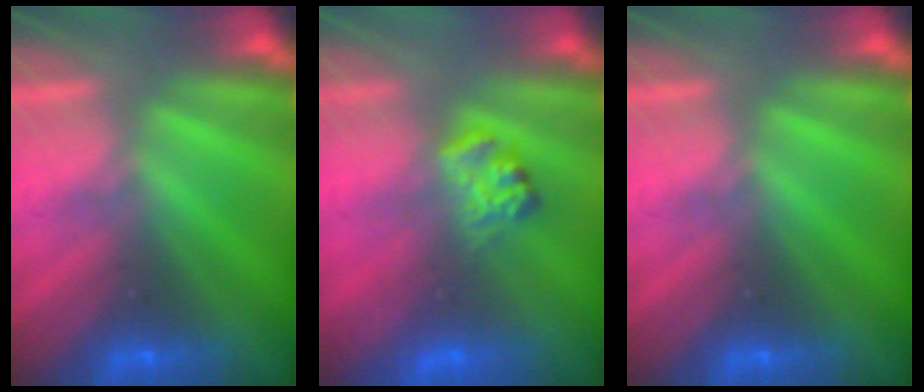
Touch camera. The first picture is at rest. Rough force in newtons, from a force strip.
{"total": 2.3}
{"total": 0.0}